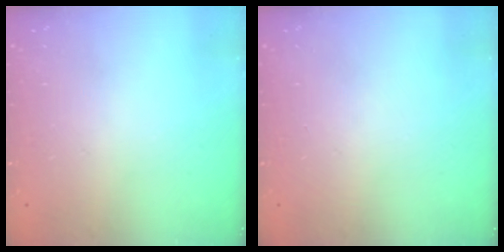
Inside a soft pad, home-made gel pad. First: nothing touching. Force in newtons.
{"total": 0.0}